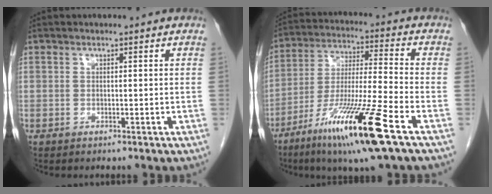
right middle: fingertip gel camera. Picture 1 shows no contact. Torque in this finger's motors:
{"motor_torque": [1.51, -0.63, 0.77, 0.21]}